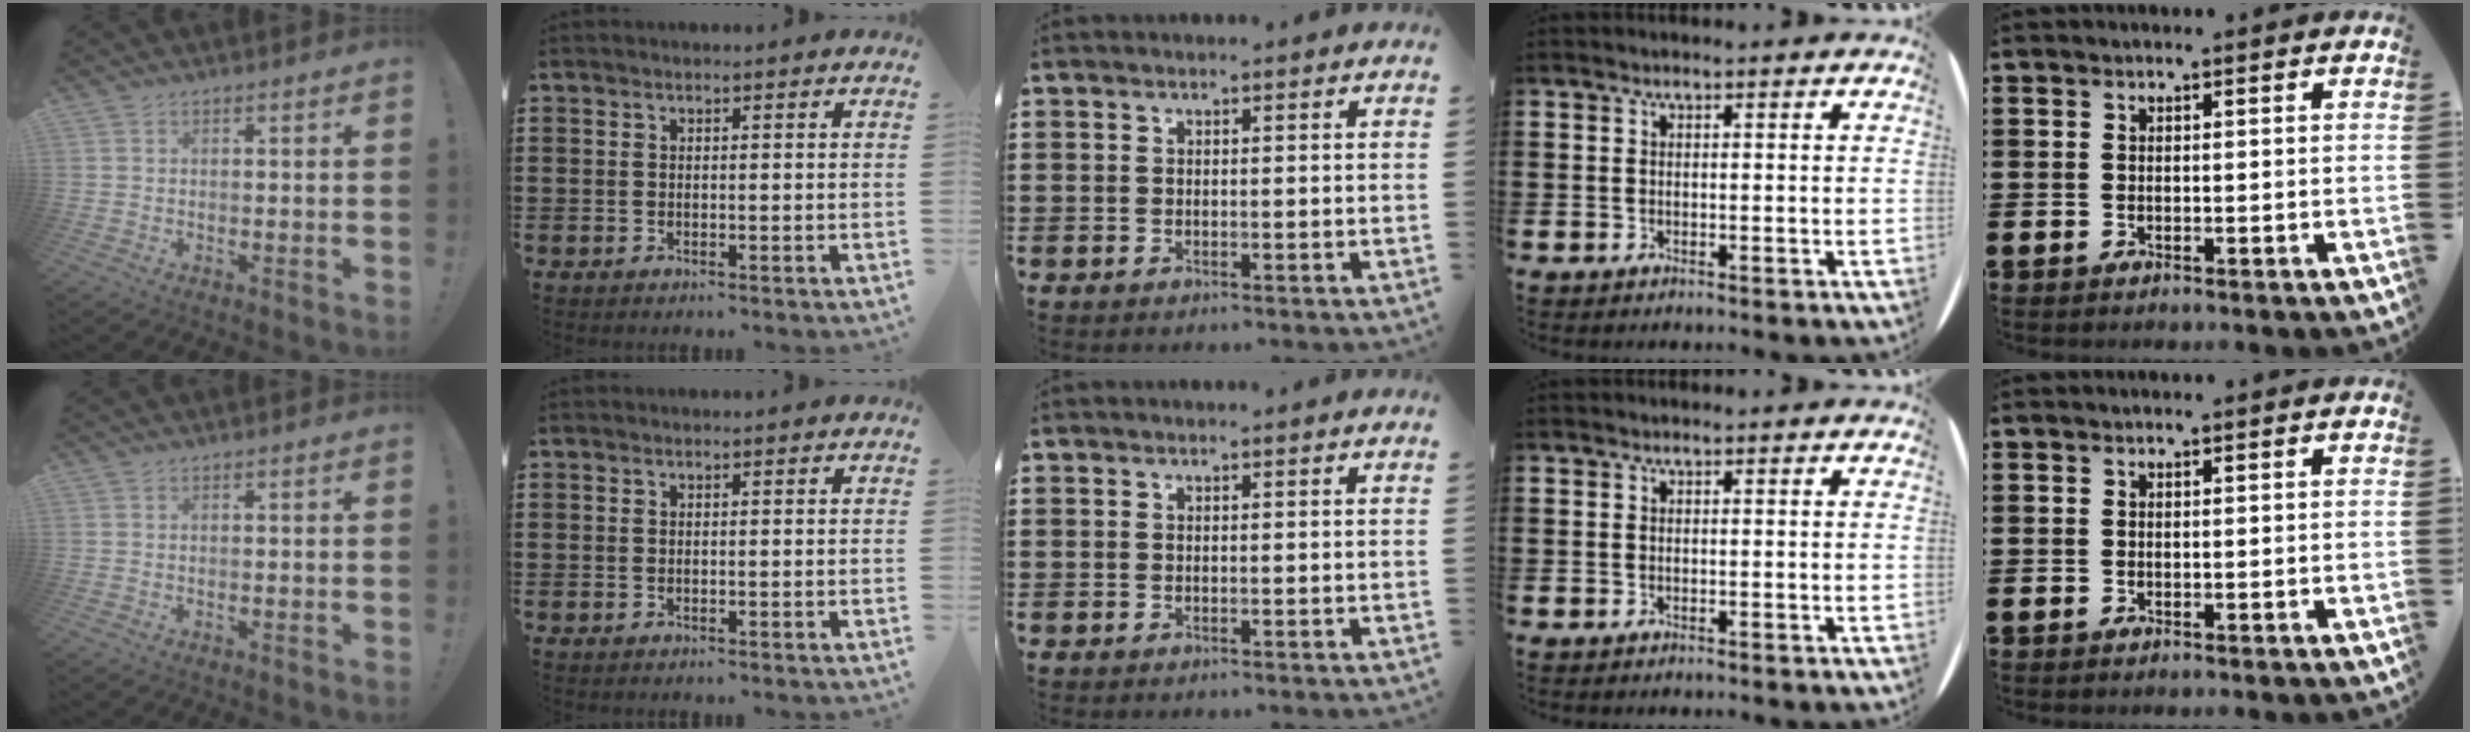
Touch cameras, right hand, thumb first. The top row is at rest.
{}